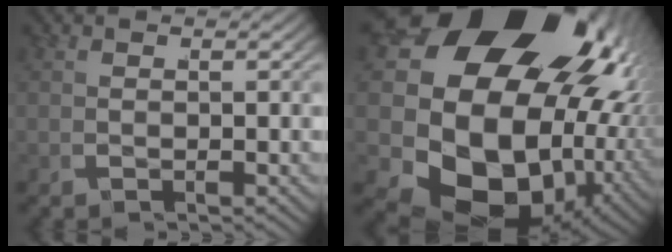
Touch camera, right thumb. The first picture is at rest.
{"total": 30.8, "force": [0.7, 21.0, 22.5], "torque": [-0.397, -0.053, 0.017]}